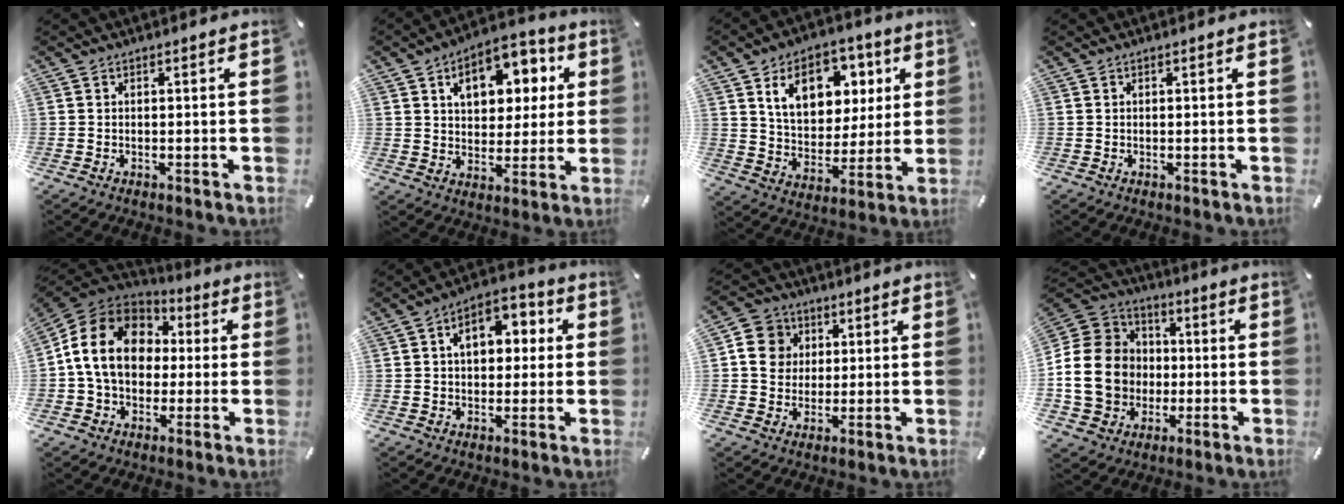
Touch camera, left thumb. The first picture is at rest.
{"total": 12.0, "force": [5.0, 8.6, 6.7], "torque": [-0.095, -0.019, 0.088]}
{"total": 14.8, "force": [6.9, 10.8, 7.4], "torque": [-0.123, -0.017, 0.127]}
{"total": 0.0}
{"total": 15.8, "force": [0.7, 13.1, 8.9], "torque": [-0.185, 0.012, 0.012]}
{"total": 9.3, "force": [2.2, 6.8, 5.9], "torque": [-0.087, 0.005, 0.034]}
{"total": 8.0, "force": [1.7, 7.5, 2.0], "torque": [-0.025, 0.002, 0.033]}
{"total": 18.3, "force": [-2.1, 16.3, 8.1], "torque": [-0.180, 0.016, -0.035]}